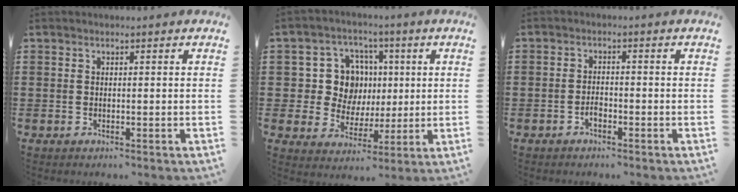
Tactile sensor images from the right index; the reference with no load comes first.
{"total": 9.6, "force": [1.2, 8.6, 3.9], "torque": [-0.097, 0.017, 0.027]}
{"total": 1.6, "force": [-1.0, 0.9, 0.9], "torque": [-0.021, -0.001, -0.020]}